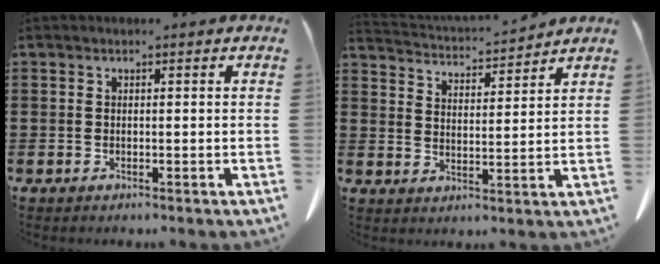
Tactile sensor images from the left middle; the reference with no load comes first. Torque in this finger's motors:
{"motor_torque": [0.01, -0.30, -0.28, -0.07]}